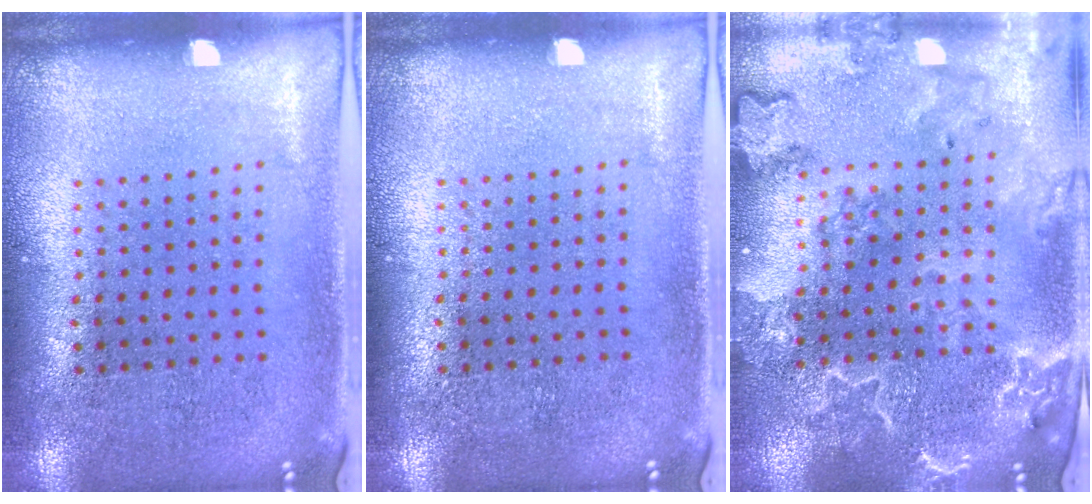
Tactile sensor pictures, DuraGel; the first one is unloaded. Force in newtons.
{"total": 0.0}
{"total": 2.9, "press": 2.7, "slide": 1.1}